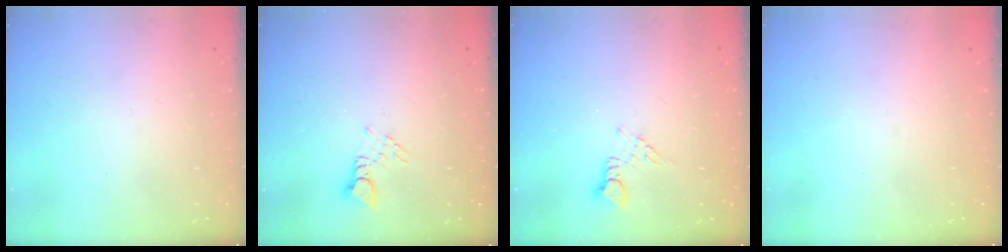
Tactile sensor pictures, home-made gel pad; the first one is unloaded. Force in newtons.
{"total": 2.9, "press": 2.9, "slide": 0.1}
{"total": 3.9, "press": 3.9, "slide": 0.5}
{"total": 0.0}